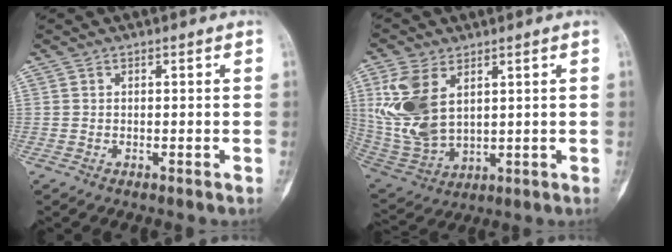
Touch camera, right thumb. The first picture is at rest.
{"total": 13.4, "force": [4.1, 8.0, 10.0], "torque": [-0.209, -0.016, 0.098]}